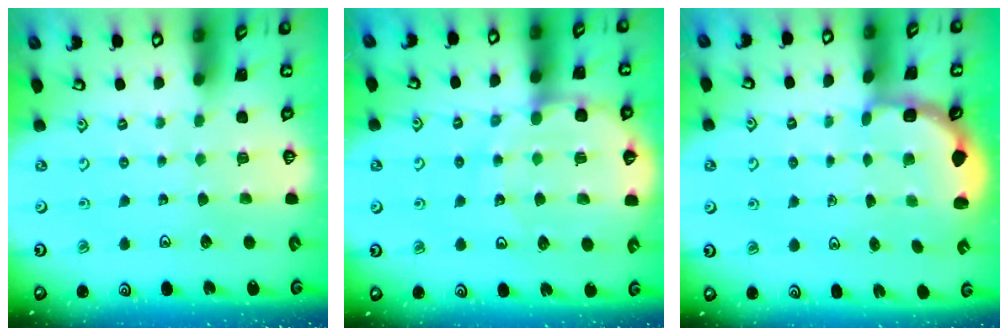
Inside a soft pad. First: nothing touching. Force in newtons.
{"total": 12.2, "press": 11.8, "slide": 2.9}
{"total": 2.8, "press": 2.5, "slide": 1.4}